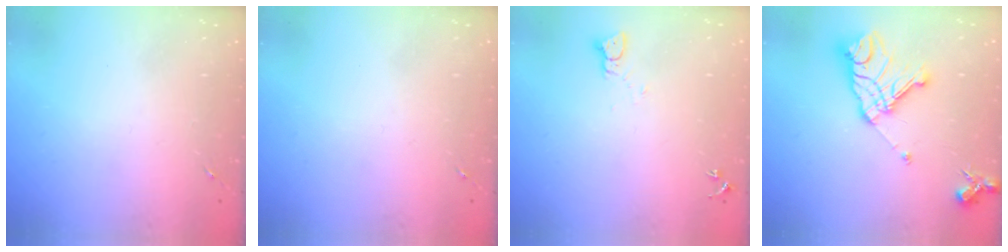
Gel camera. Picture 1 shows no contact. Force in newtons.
{"total": 0.0}
{"total": 2.2, "press": 2.2, "slide": 0.2}
{"total": 17.5, "press": 17.3, "slide": 2.0}